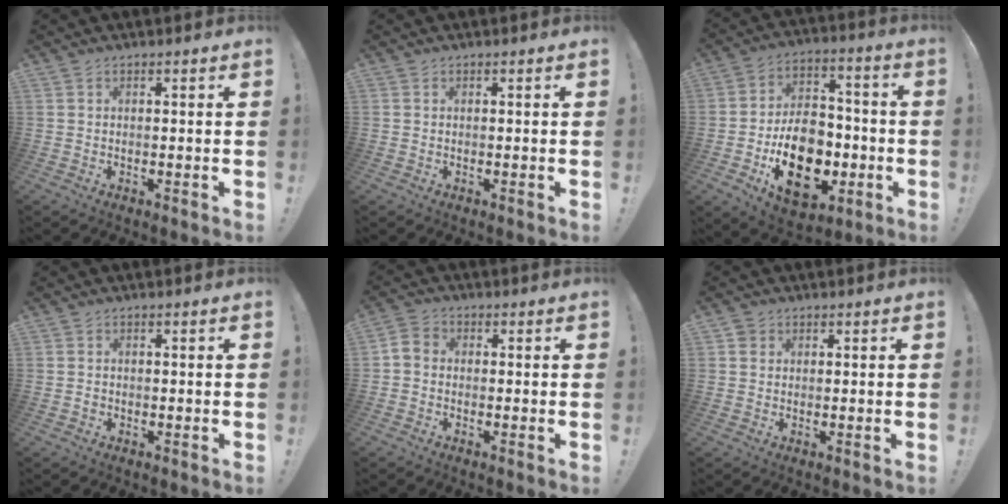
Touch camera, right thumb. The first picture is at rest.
{"total": 0.0}
{"total": 20.1, "force": [-6.5, 14.1, 12.8], "torque": [-0.198, 0.039, -0.093]}
{"total": 1.0, "force": [-0.7, 0.6, 0.4], "torque": [-0.005, 0.001, -0.012]}
{"total": 3.4, "force": [-1.2, 2.6, 1.8], "torque": [-0.037, 0.013, -0.021]}
{"total": 1.7, "force": [0.7, 1.5, 0.3], "torque": [-0.007, 0.002, 0.014]}